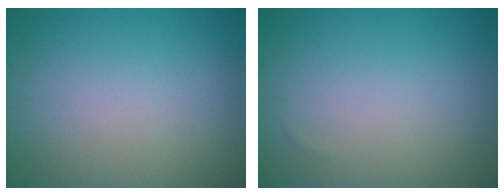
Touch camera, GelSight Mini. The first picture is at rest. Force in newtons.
{"total": 0.0}